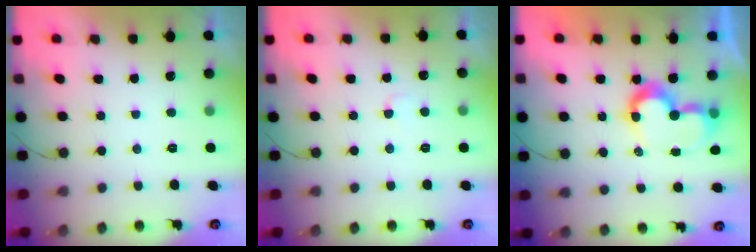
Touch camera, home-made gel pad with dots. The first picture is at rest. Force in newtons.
{"total": 2.9, "press": 2.9, "slide": 0.2}
{"total": 10.0, "press": 10.0, "slide": 0.9}